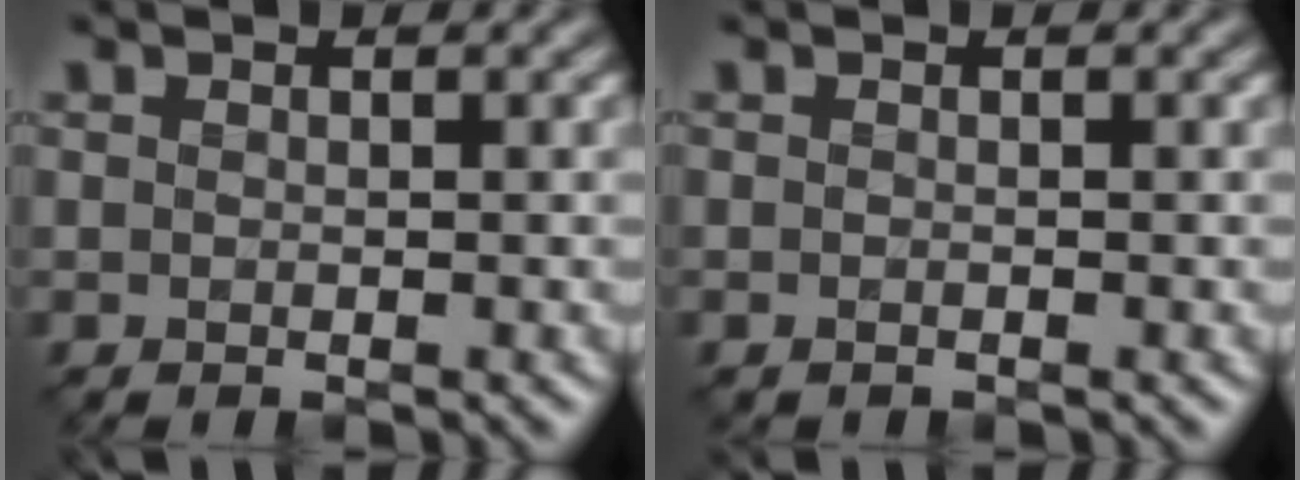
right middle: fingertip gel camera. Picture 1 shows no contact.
{"total": 0.0}